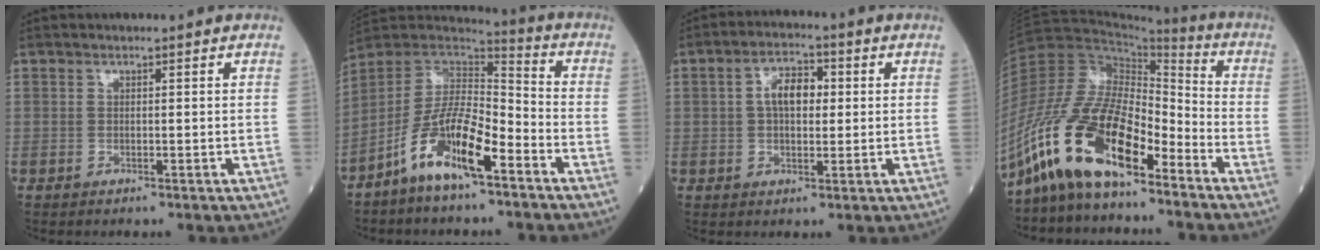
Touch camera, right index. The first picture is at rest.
{"total": 12.5, "force": [-7.1, 2.9, 9.8], "torque": [-0.188, 0.003, -0.136]}
{"total": 5.8, "force": [0.8, 3.0, 4.8], "torque": [-0.090, 0.015, 0.011]}
{"total": 16.6, "force": [-11.3, 5.0, 11.0], "torque": [-0.225, 0.016, -0.212]}